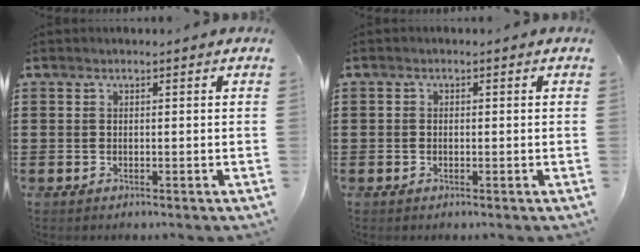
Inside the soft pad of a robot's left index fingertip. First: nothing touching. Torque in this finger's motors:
{"motor_torque": [0.42, 1.72, -0.01, -0.01]}